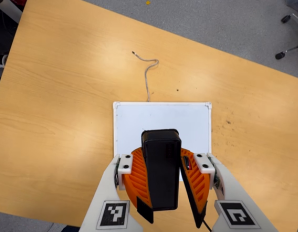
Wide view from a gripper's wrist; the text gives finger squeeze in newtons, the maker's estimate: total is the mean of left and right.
{"total": 11.0, "left": 10.8, "right": 11.1}